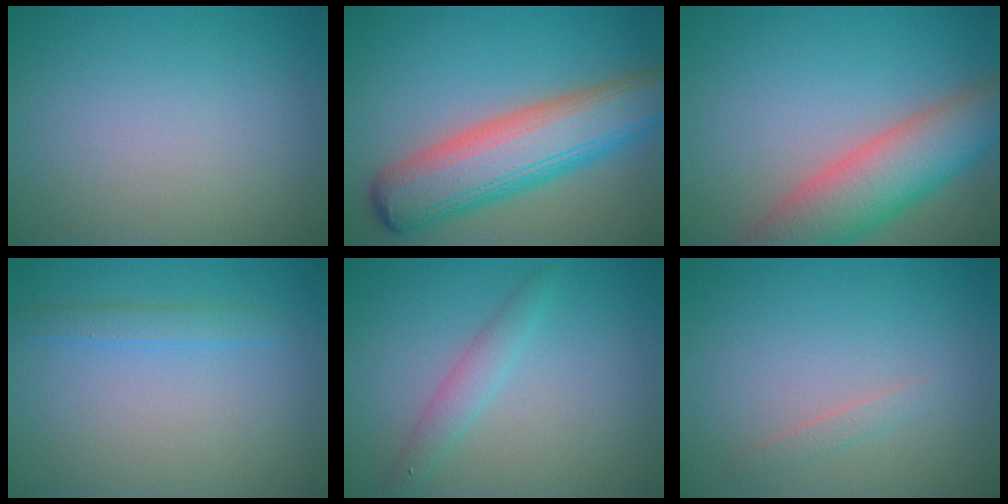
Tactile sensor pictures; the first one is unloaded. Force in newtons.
{"total": 9.3, "press": 9.3, "slide": 0.3}
{"total": 8.7, "press": 8.6, "slide": 0.5}
{"total": 1.5, "press": 1.5, "slide": 0.2}
{"total": 1.9, "press": 1.9, "slide": 0.1}
{"total": 0.9, "press": 0.9, "slide": 0.0}